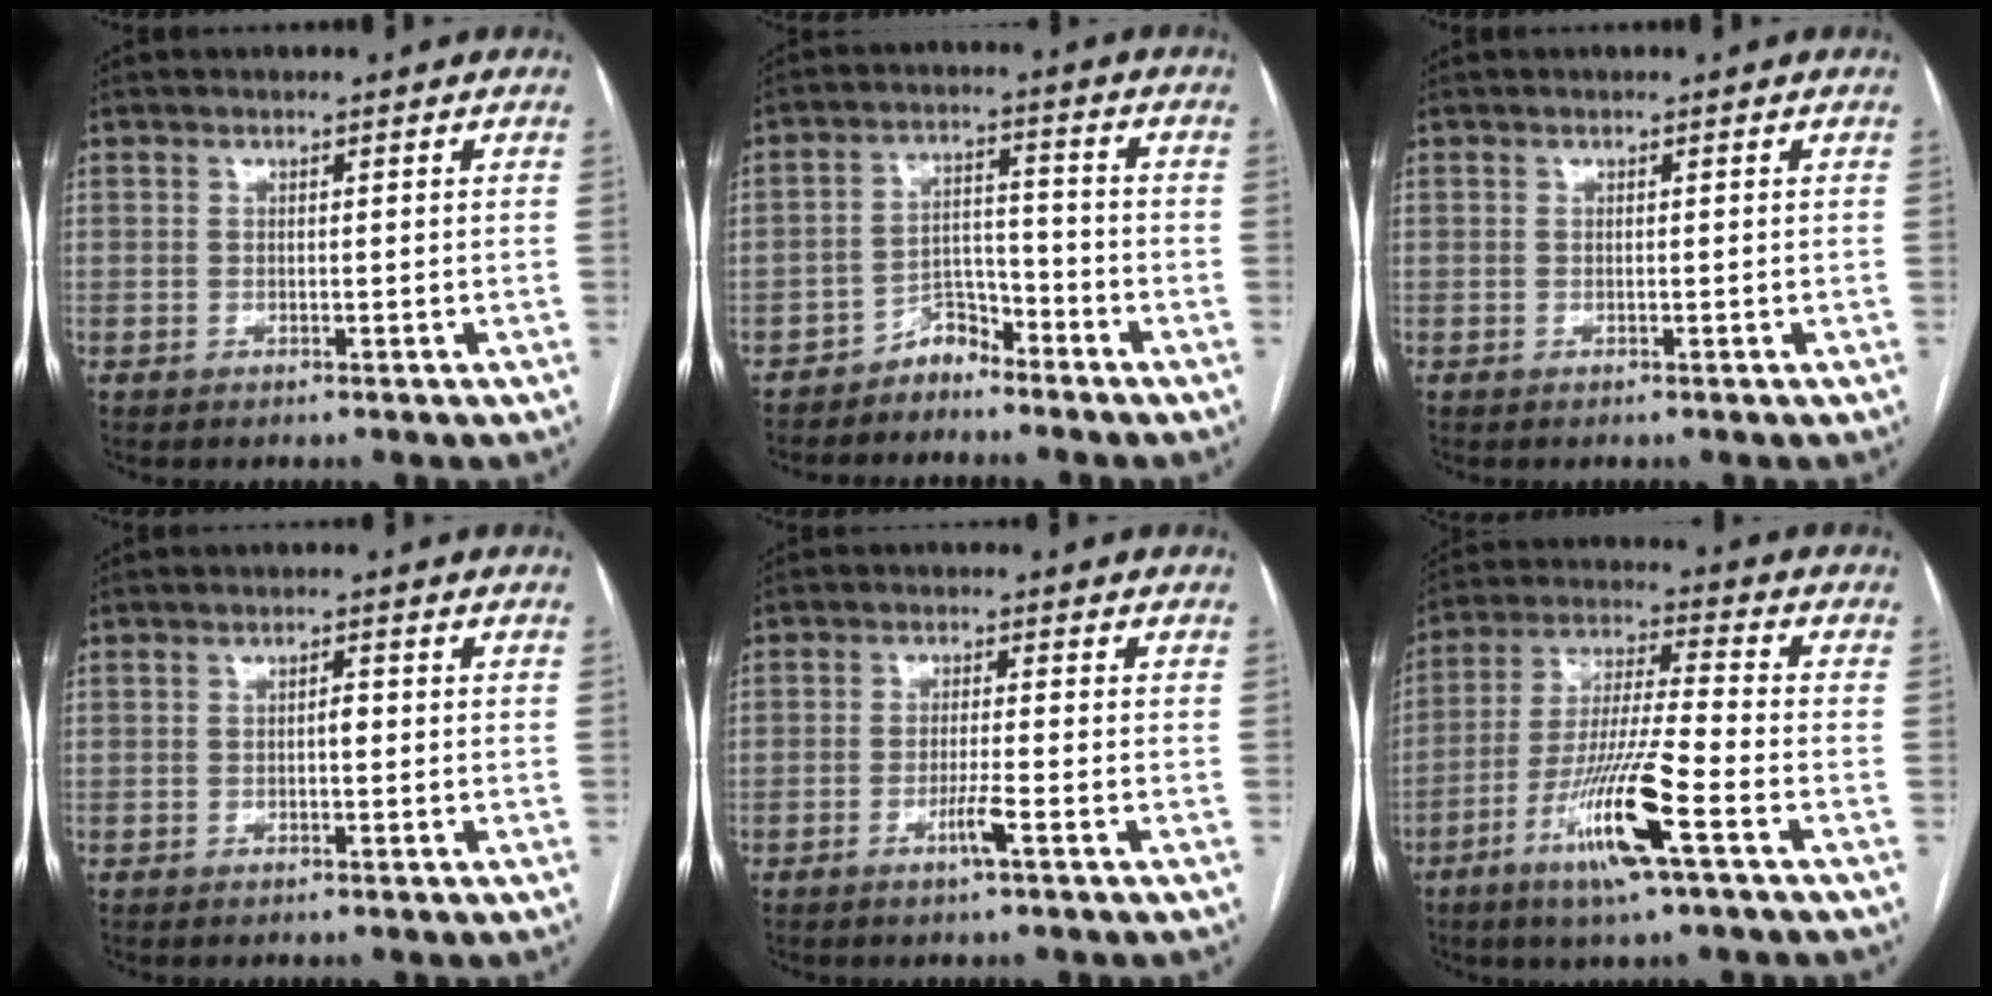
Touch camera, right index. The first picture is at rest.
{"total": 4.4, "force": [-3.8, 2.0, 0.7], "torque": [0.001, 0.012, -0.068]}
{"total": 0.0}
{"total": 1.2, "force": [-0.2, 0.5, 1.1], "torque": [-0.014, 0.004, -0.005]}
{"total": 3.0, "force": [-1.6, -0.3, 2.6], "torque": [-0.050, -0.005, -0.031]}
{"total": 13.5, "force": [-6.4, 0.2, 11.9], "torque": [-0.238, -0.017, -0.120]}